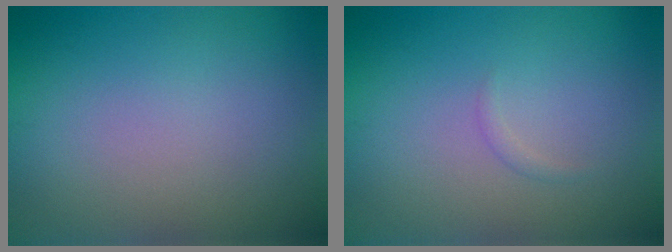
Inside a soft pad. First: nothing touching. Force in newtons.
{"total": 0.6, "press": 0.6, "slide": 0.0}